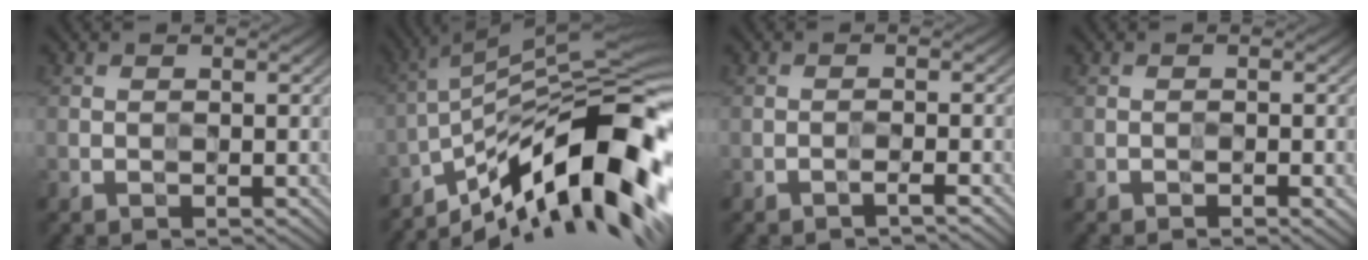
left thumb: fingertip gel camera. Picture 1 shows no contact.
{"total": 16.6, "force": [-8.9, 3.9, 13.5], "torque": [-0.210, 0.025, -0.164]}
{"total": 1.2, "force": [-1.0, 0.0, 0.7], "torque": [-0.007, 0.006, -0.022]}
{"total": 0.9, "force": [-0.6, 0.2, 0.6], "torque": [-0.006, -0.001, -0.009]}